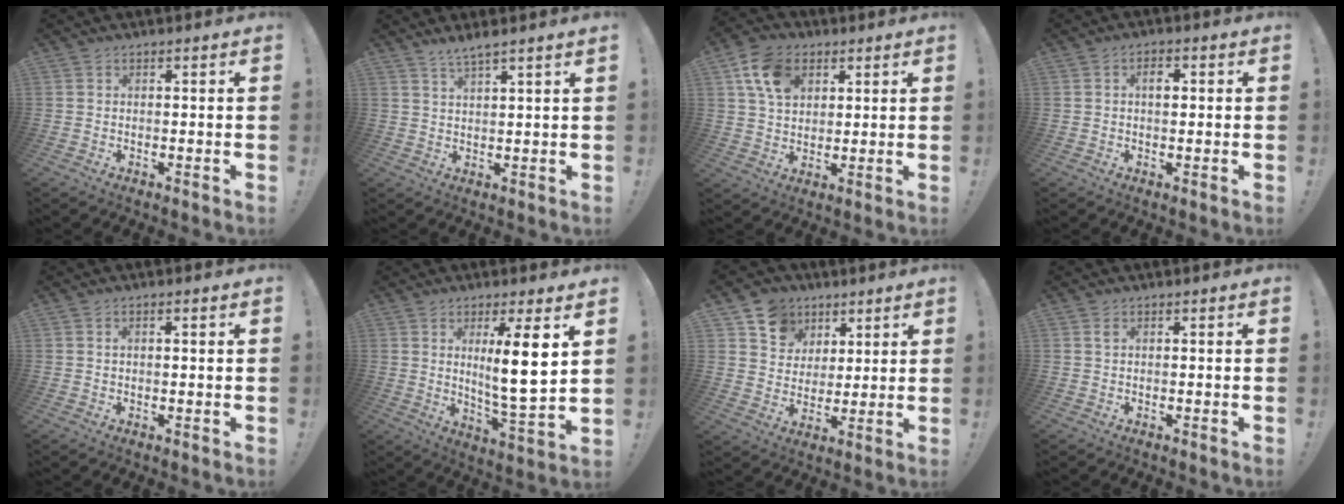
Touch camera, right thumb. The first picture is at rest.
{"total": 3.9, "force": [3.1, -0.5, 2.2], "torque": [-0.047, -0.015, 0.054]}
{"total": 12.1, "force": [5.2, 8.7, 6.5], "torque": [-0.110, -0.004, 0.104]}
{"total": 2.3, "force": [0.3, 1.3, 1.9], "torque": [-0.024, 0.005, -0.002]}
{"total": 1.3, "force": [0.1, 0.3, 1.2], "torque": [-0.032, 0.006, 0.002]}
{"total": 12.6, "force": [3.5, 1.5, 12.0], "torque": [-0.192, -0.028, 0.046]}
{"total": 10.4, "force": [5.3, 8.6, 2.4], "torque": [-0.036, -0.033, 0.106]}
{"total": 0.8, "force": [0.4, 0.4, 0.6], "torque": [-0.010, 0.000, 0.006]}